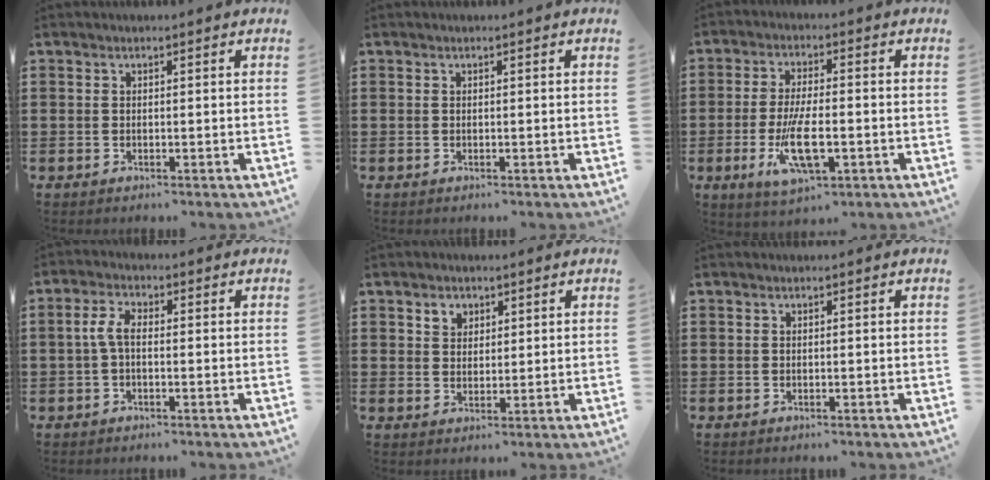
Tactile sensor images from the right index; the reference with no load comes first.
{"total": 0.0}
{"total": 9.0, "force": [-2.6, 3.0, 8.1], "torque": [-0.170, -0.017, -0.045]}
{"total": 3.7, "force": [-0.4, 1.8, 3.3], "torque": [-0.084, 0.000, -0.015]}
{"total": 2.7, "force": [1.6, 2.0, 0.6], "torque": [-0.021, 0.009, 0.030]}
{"total": 0.0}